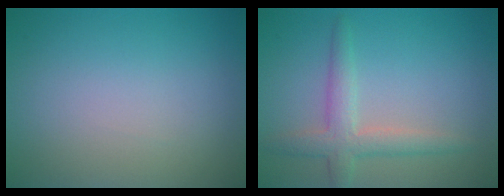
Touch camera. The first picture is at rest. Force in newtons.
{"total": 3.1, "press": 3.1, "slide": 0.0}